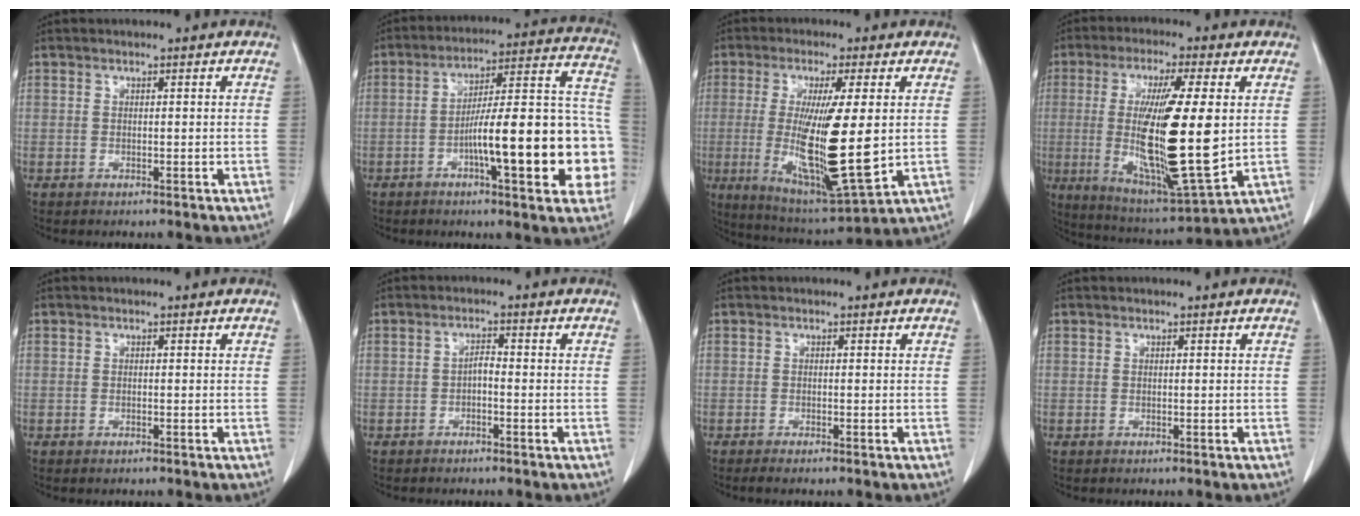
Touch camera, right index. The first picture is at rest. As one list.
[{"total": 20.5, "force": [-5.3, 3.6, 19.5], "torque": [-0.212, 0.040, -0.068]}, {"total": 17.3, "force": [-0.6, 1.8, 17.2], "torque": [-0.323, -0.036, -0.001]}, {"total": 19.5, "force": [0.3, 2.2, 19.4], "torque": [-0.363, -0.025, 0.011]}, {"total": 0.0}, {"total": 1.6, "force": [-0.7, 0.5, 1.4], "torque": [-0.023, 0.005, -0.013]}, {"total": 1.6, "force": [-1.3, 0.0, 0.9], "torque": [-0.012, -0.003, -0.018]}, {"total": 0.0}]